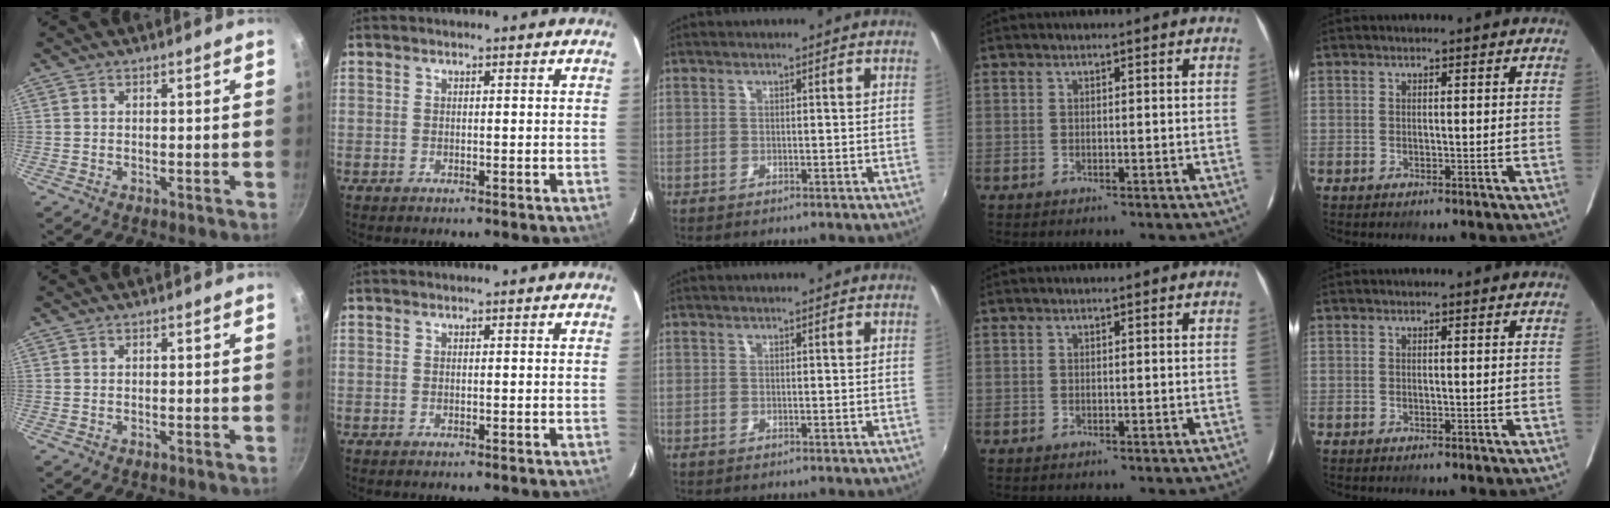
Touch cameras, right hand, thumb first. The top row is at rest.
{}